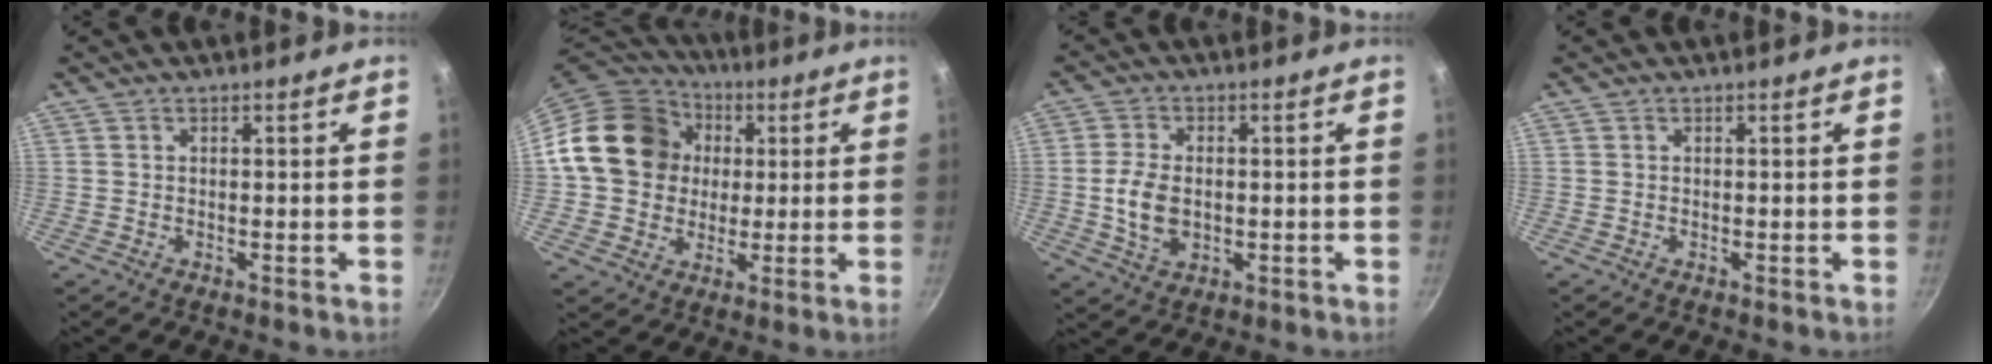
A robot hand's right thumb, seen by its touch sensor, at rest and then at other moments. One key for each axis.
{"total": 18.5, "fx": 2.5, "fy": 15.7, "fz": 9.4, "tx": -0.139, "ty": 0.029, "tz": 0.036}
{"total": 7.4, "fx": -0.5, "fy": 4.8, "fz": 5.6, "tx": -0.105, "ty": 0.004, "tz": -0.007}
{"total": 0.0}